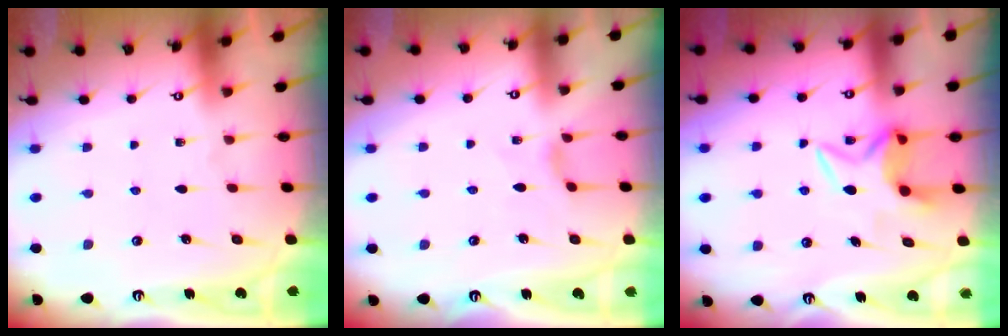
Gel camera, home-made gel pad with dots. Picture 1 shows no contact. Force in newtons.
{"total": 4.0, "press": 3.9, "slide": 0.7}
{"total": 6.6, "press": 6.6, "slide": 0.6}